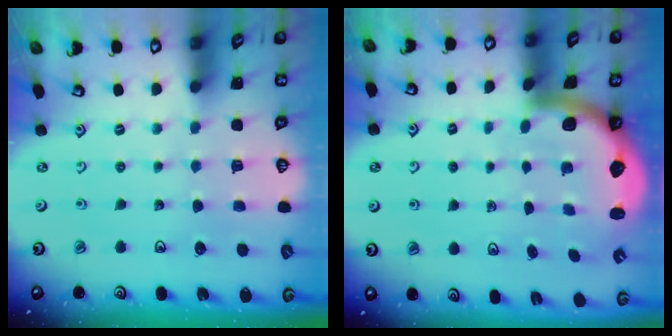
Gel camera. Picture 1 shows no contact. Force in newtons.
{"total": 2.9, "press": 2.9, "slide": 0.5}